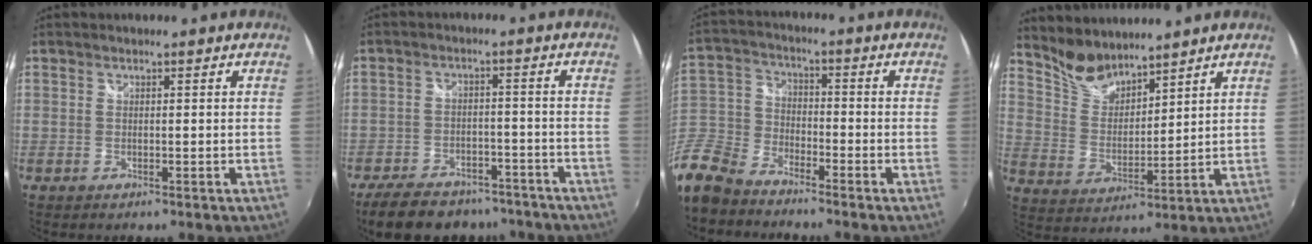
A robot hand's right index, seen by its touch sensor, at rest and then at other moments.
{"total": 17.0, "force": [-13.6, 7.7, 6.9], "torque": [-0.156, 0.009, -0.185]}
{"total": 14.5, "force": [-10.4, 8.2, 6.0], "torque": [-0.167, 0.006, -0.214]}
{"total": 8.3, "force": [7.5, 2.5, 2.3], "torque": [-0.043, 0.001, 0.155]}